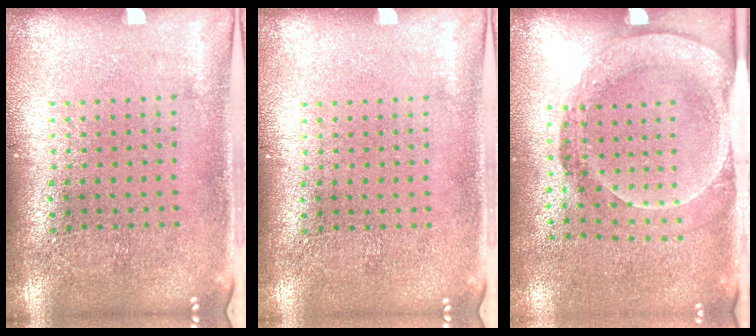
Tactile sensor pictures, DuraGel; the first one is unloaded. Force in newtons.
{"total": 0.0}
{"total": 1.7, "press": 1.3, "slide": 1.1}